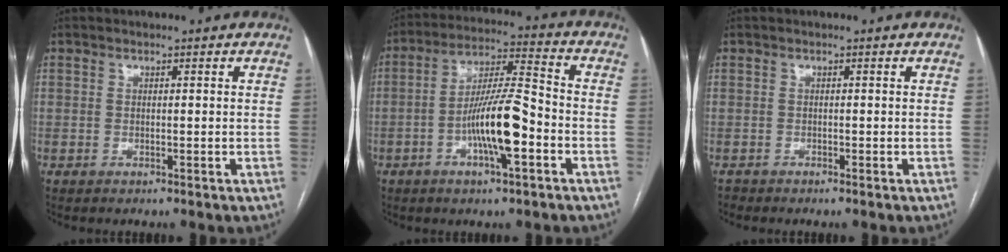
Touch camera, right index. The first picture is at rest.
{"total": 11.5, "force": [-3.8, 1.6, 10.8], "torque": [-0.204, 0.009, -0.067]}
{"total": 0.6, "force": [-0.5, 0.0, -0.1], "torque": [-0.003, -0.004, -0.010]}